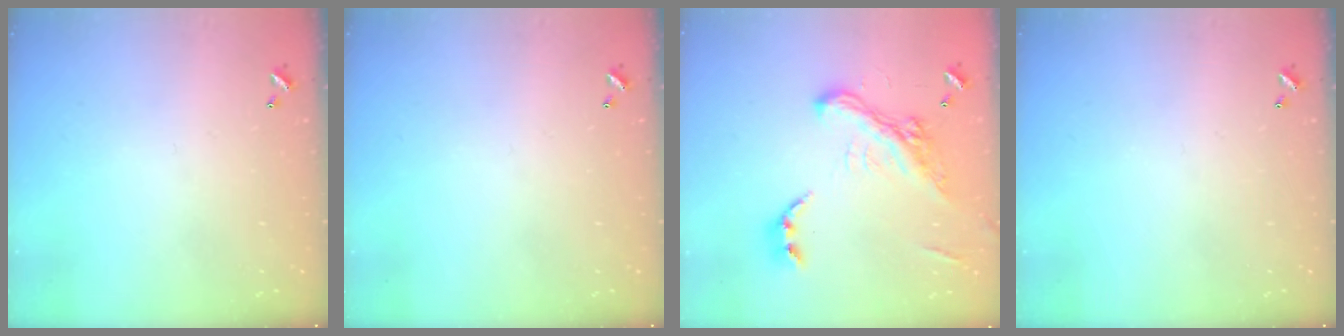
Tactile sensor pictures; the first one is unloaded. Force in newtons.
{"total": 0.0}
{"total": 8.5, "press": 8.3, "slide": 1.7}
{"total": 0.0}